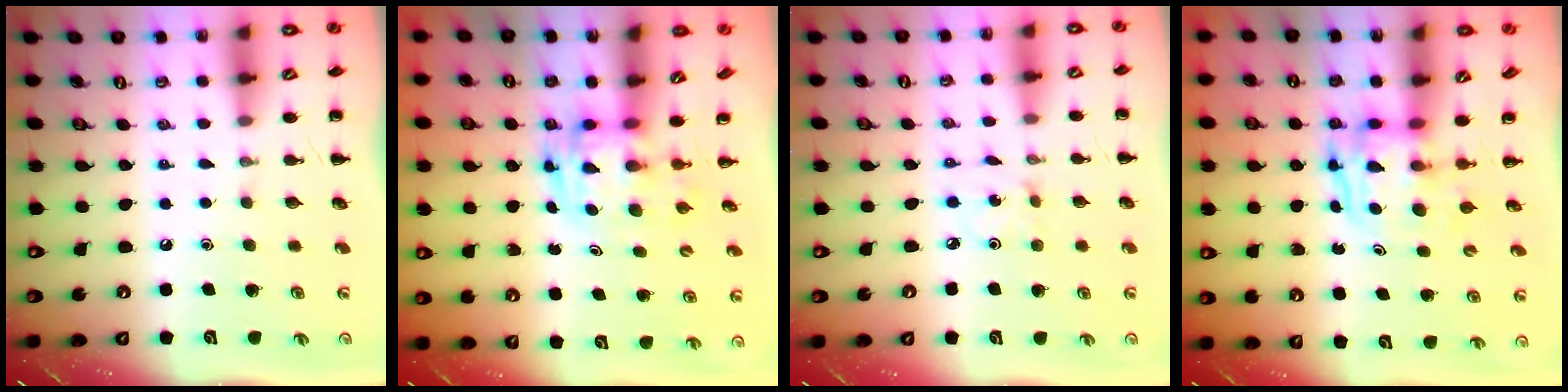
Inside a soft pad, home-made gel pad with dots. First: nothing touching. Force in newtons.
{"total": 2.8, "press": 2.8, "slide": 0.5}
{"total": 1.0, "press": 0.9, "slide": 0.3}
{"total": 4.0, "press": 3.9, "slide": 0.4}